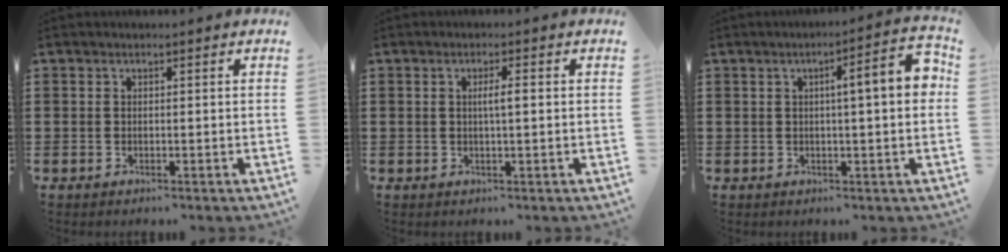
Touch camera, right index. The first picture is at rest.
{"total": 2.3, "force": [0.2, 0.3, 2.3], "torque": [-0.043, 0.000, 0.001]}
{"total": 6.8, "force": [1.0, 0.9, 6.7], "torque": [-0.100, -0.004, 0.006]}